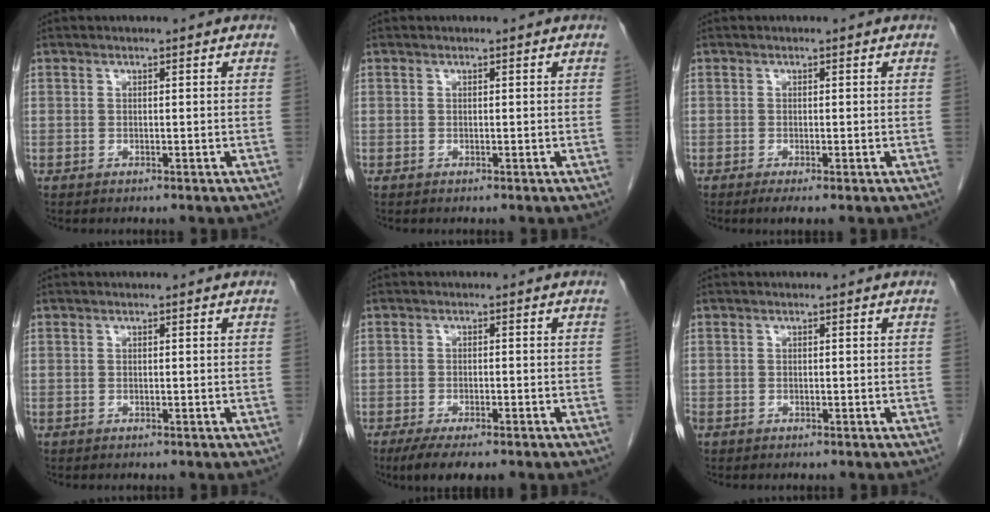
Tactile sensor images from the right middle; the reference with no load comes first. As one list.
[{"total": 0.0}, {"total": 1.9, "force": [-1.1, 0.1, 1.5], "torque": [-0.027, -0.006, -0.018]}, {"total": 0.0}, {"total": 6.3, "force": [-4.5, 1.5, 4.1], "torque": [-0.064, -0.013, -0.067]}, {"total": 0.9, "force": [-0.5, 0.7, 0.3], "torque": [-0.009, 0.001, -0.009]}]